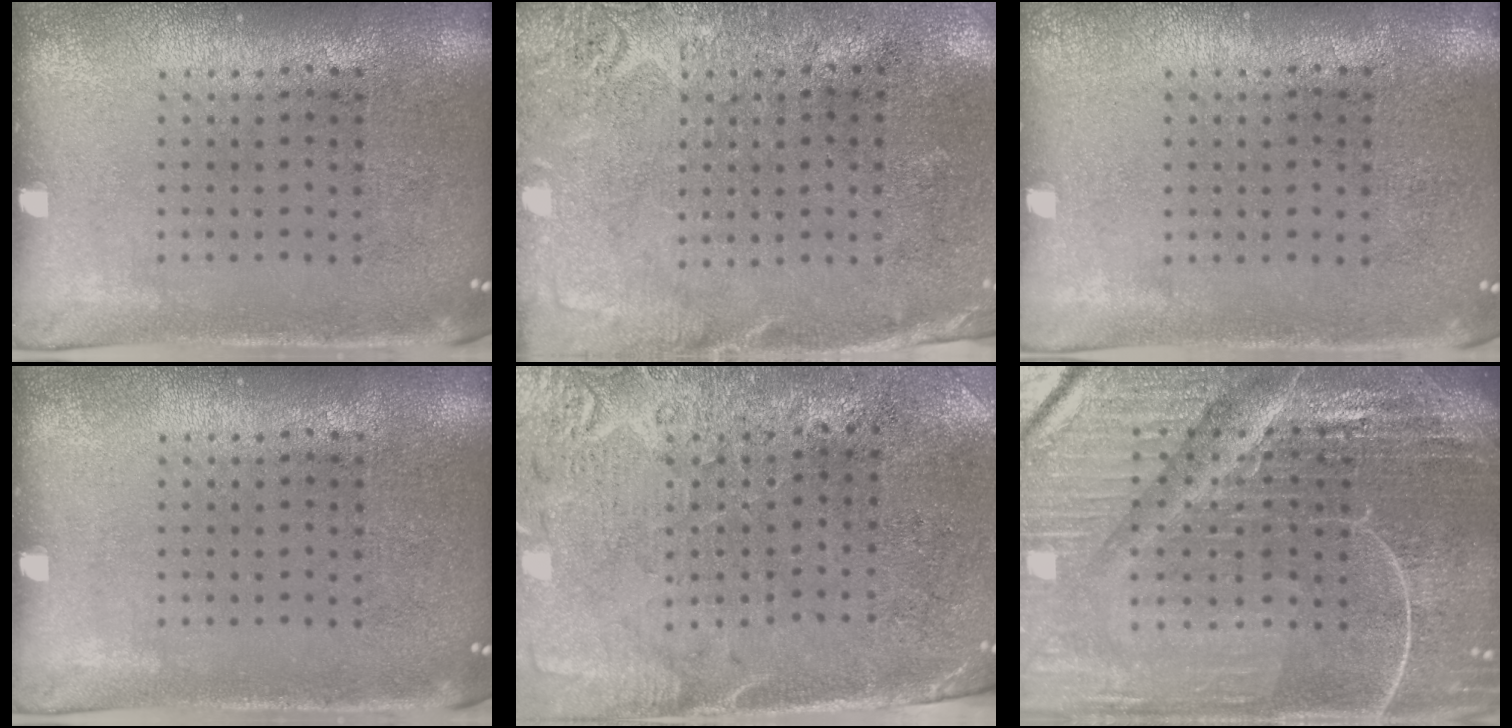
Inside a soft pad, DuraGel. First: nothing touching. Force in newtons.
{"total": 2.8, "press": 2.4, "slide": 1.4}
{"total": 0.0}
{"total": 0.0}
{"total": 2.7, "press": 2.4, "slide": 1.3}
{"total": 6.9, "press": 6.0, "slide": 3.3}